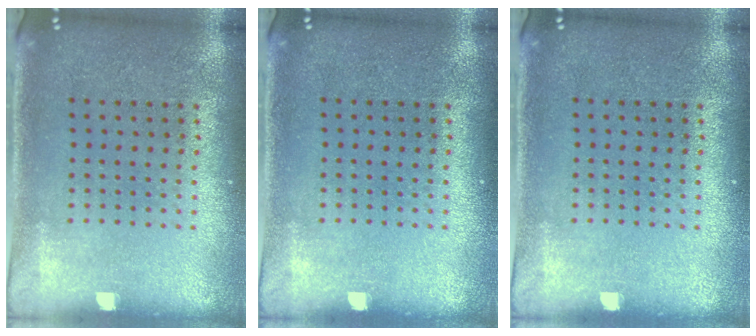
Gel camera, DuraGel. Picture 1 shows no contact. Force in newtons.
{"total": 0.0}
{"total": 0.0}